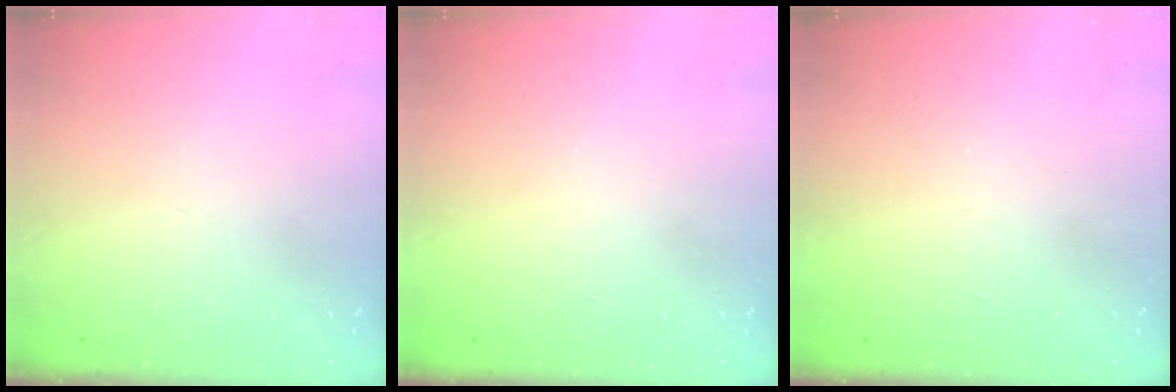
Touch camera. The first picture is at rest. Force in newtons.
{"total": 1.5, "press": 1.5, "slide": 0.1}
{"total": 1.6, "press": 1.6, "slide": 0.1}